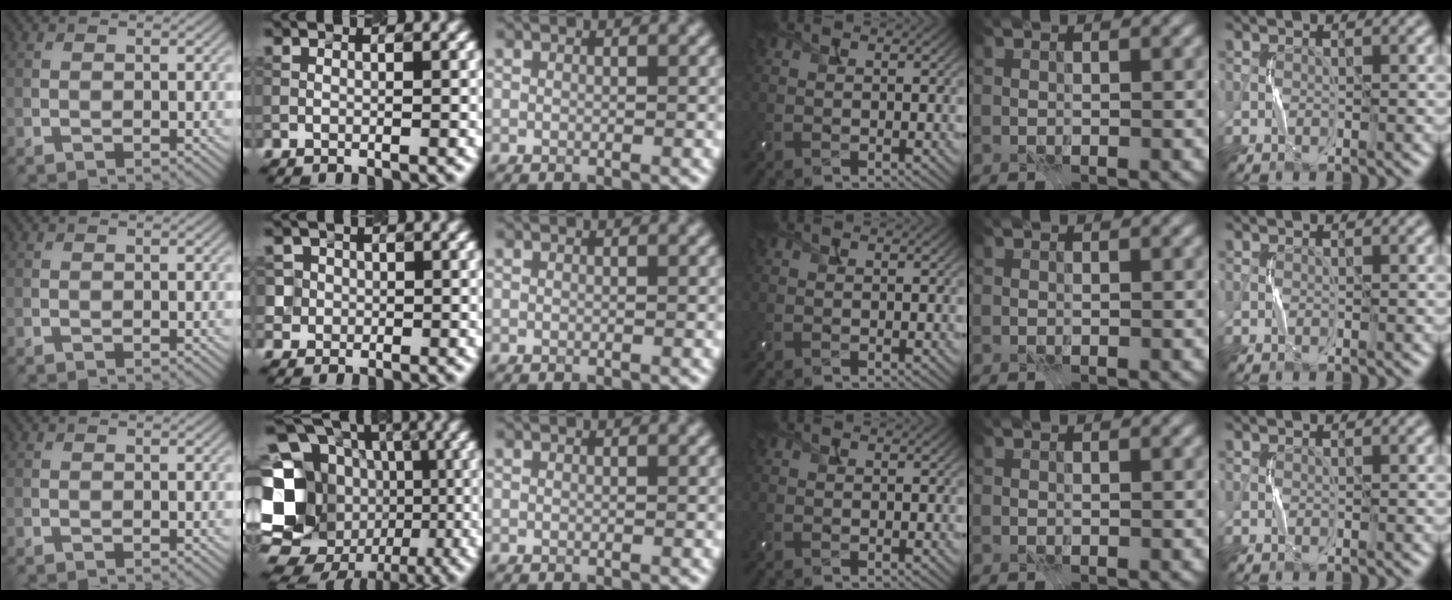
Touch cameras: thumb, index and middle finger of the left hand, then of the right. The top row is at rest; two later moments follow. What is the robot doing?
{"motion": "press", "object": "camera"}